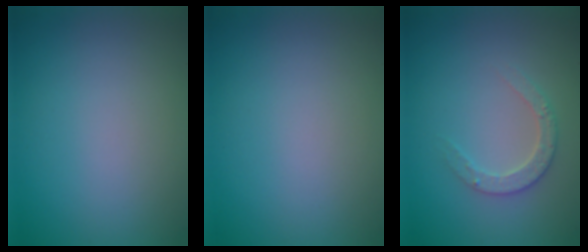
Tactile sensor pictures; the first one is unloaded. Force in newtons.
{"total": 0.0}
{"total": 2.4, "press": 2.3, "slide": 0.5}